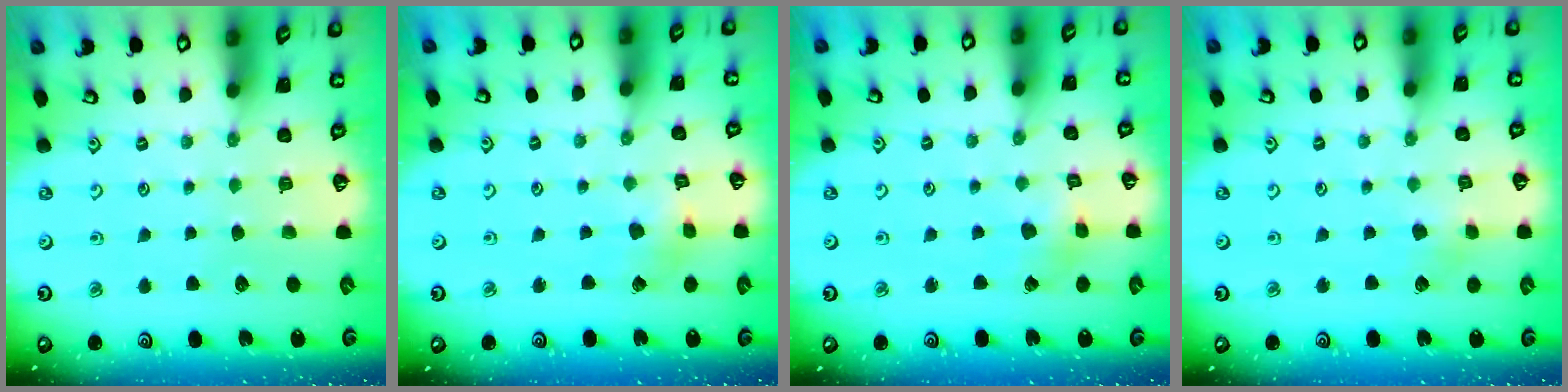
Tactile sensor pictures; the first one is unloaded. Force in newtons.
{"total": 2.7, "press": 2.7, "slide": 0.3}
{"total": 2.7, "press": 2.7, "slide": 0.2}
{"total": 3.4, "press": 3.3, "slide": 0.4}